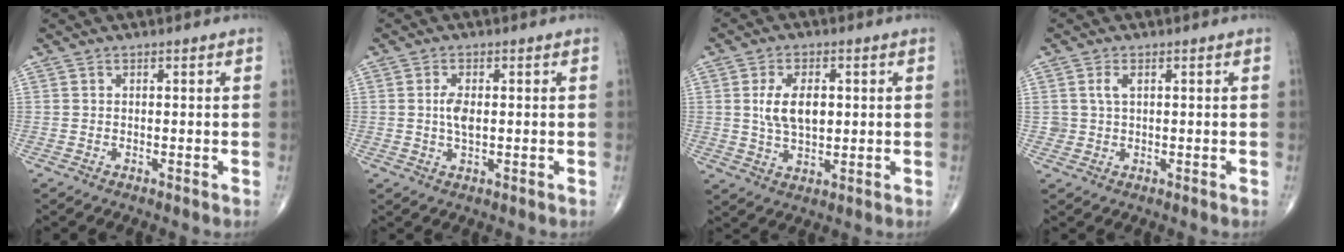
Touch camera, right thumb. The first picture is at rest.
{"total": 3.5, "force": [0.2, 1.6, 3.1], "torque": [-0.059, -0.002, 0.003]}
{"total": 8.0, "force": [1.2, 4.7, 6.4], "torque": [-0.104, -0.006, 0.025]}
{"total": 2.4, "force": [0.8, 1.5, 1.7], "torque": [-0.030, -0.001, 0.018]}